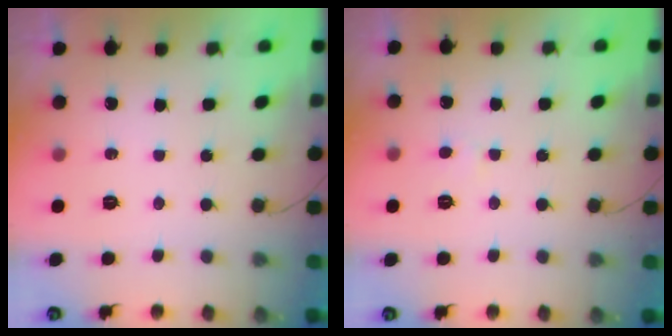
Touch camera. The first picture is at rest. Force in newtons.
{"total": 2.0, "press": 2.0, "slide": 0.2}